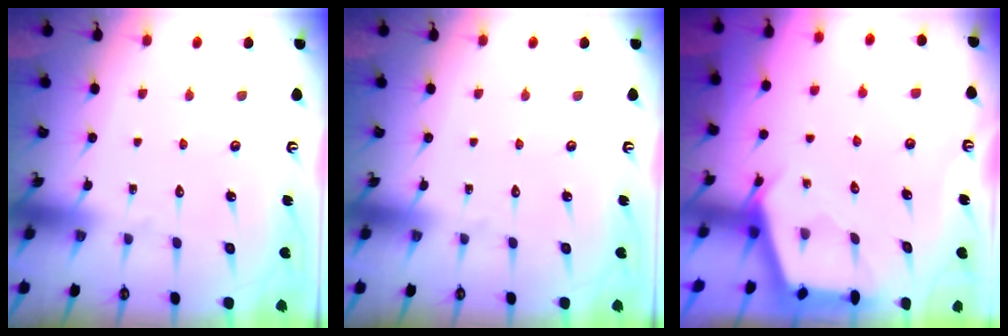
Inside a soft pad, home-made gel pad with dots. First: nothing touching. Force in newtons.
{"total": 0.0}
{"total": 2.7, "press": 2.7, "slide": 0.3}